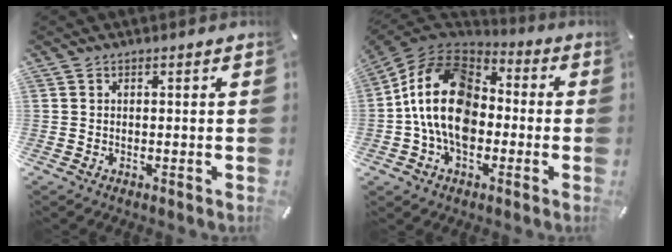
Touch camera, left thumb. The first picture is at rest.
{"total": 18.2, "force": [-2.4, 13.1, 12.4], "torque": [-0.264, 0.028, -0.049]}